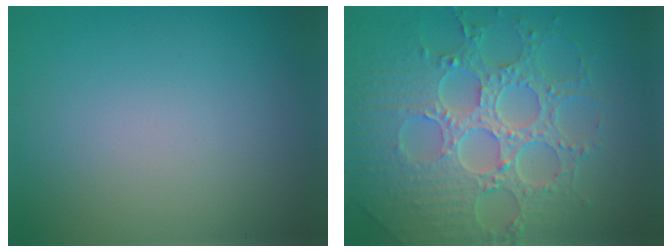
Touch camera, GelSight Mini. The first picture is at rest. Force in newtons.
{"total": 8.2, "press": 6.0, "slide": 5.5}